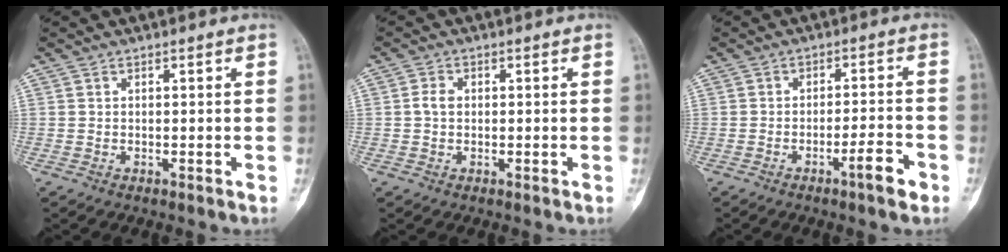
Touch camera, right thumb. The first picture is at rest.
{"total": 2.2, "force": [0.1, 1.6, 1.5], "torque": [-0.028, 0.004, -0.002]}
{"total": 5.5, "force": [-3.0, 0.8, 4.5], "torque": [-0.070, 0.019, -0.046]}